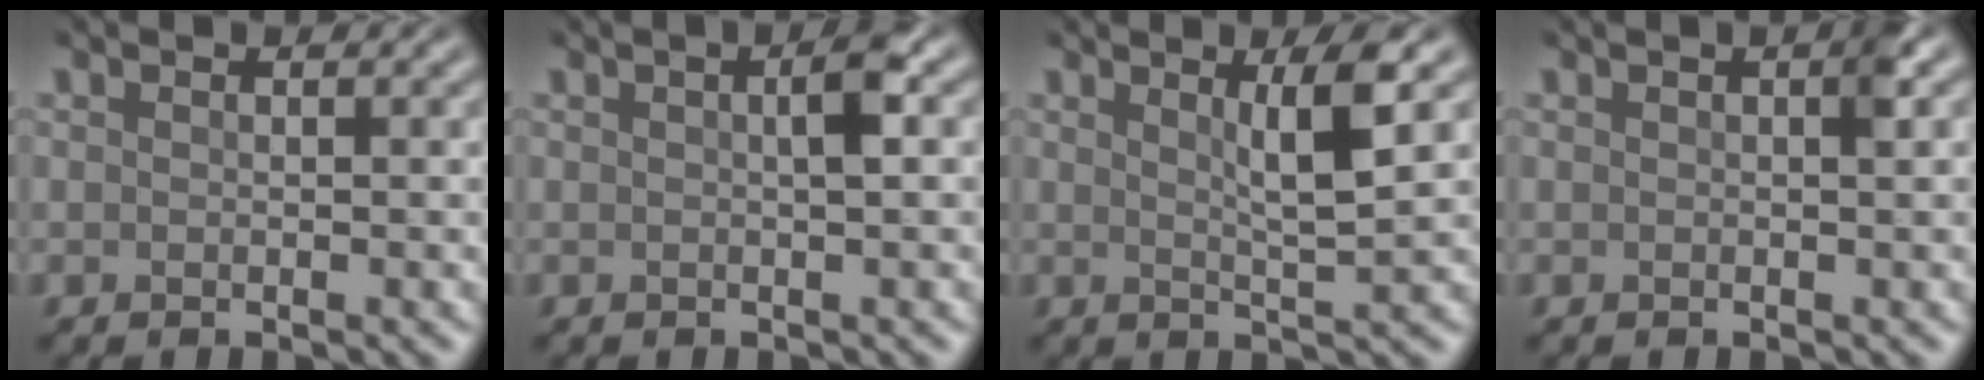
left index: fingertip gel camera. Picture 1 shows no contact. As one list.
[{"total": 2.0, "force": [0.3, 0.3, 2.0], "torque": [-0.031, 0.010, 0.003]}, {"total": 3.7, "force": [1.3, 0.4, 3.4], "torque": [-0.055, -0.001, 0.024]}, {"total": 1.2, "force": [0.2, 0.2, 1.2], "torque": [-0.019, 0.005, 0.002]}]